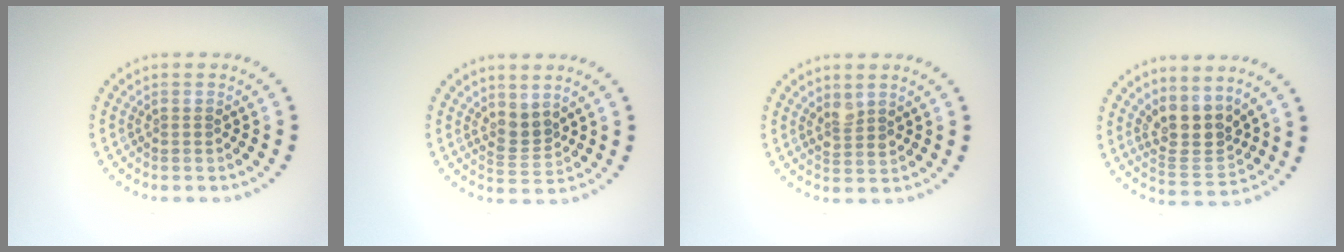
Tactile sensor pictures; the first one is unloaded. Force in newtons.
{"total": 2.2, "press": 1.6, "slide": 1.6}
{"total": 1.6, "press": 1.4, "slide": 0.8}
{"total": 3.9, "press": 3.4, "slide": 1.9}